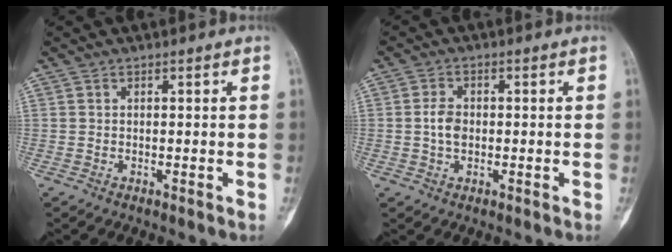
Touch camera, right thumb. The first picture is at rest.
{"total": 3.7, "force": [-0.1, 2.5, 2.7], "torque": [-0.048, 0.005, -0.005]}